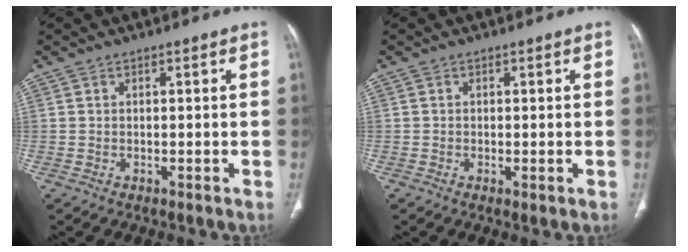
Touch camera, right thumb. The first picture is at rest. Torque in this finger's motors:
{"motor_torque": [-0.08, 0.10, -0.23, 0.00, 0.00]}